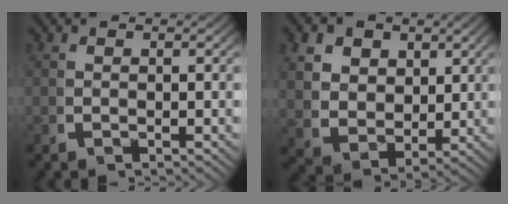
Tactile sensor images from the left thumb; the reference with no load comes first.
{"total": 7.2, "force": [1.0, 5.8, 4.1], "torque": [-0.099, -0.039, 0.028]}